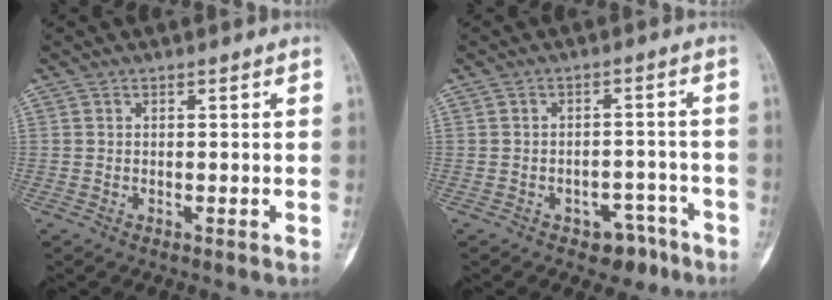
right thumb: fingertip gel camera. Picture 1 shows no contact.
{"total": 5.8, "force": [-3.8, 3.7, 2.5], "torque": [-0.008, 0.035, -0.048]}